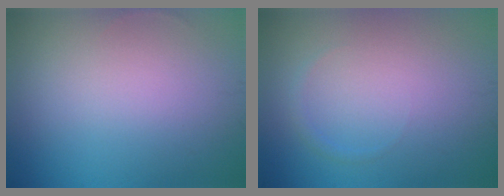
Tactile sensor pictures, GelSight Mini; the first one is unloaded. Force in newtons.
{"total": 0.7, "press": 0.7, "slide": 0.1}